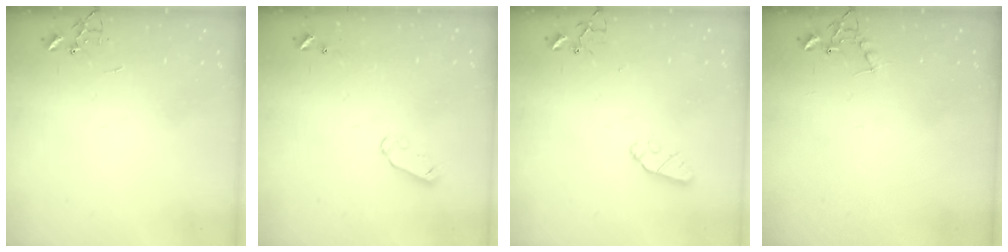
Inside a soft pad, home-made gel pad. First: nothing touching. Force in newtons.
{"total": 4.1, "press": 4.0, "slide": 0.4}
{"total": 6.6, "press": 6.6, "slide": 0.2}
{"total": 6.8, "press": 6.8, "slide": 0.3}